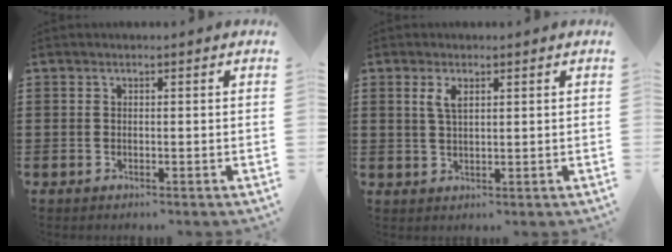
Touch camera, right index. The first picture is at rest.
{"total": 2.6, "force": [1.1, 1.0, 2.1], "torque": [-0.046, 0.004, 0.019]}